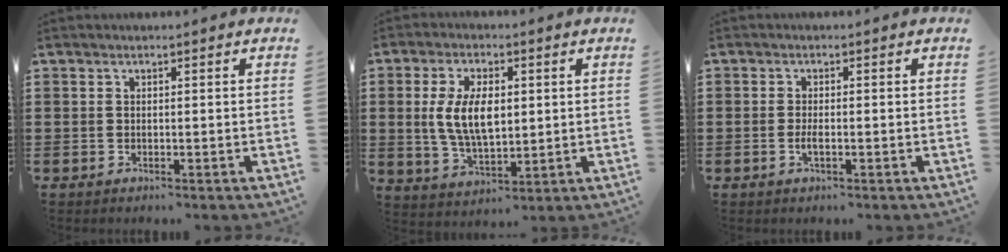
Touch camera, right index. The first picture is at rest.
{"total": 8.6, "force": [0.9, 4.3, 7.3], "torque": [-0.148, 0.005, 0.011]}
{"total": 1.6, "force": [-0.5, 0.4, 1.5], "torque": [-0.035, -0.004, -0.011]}